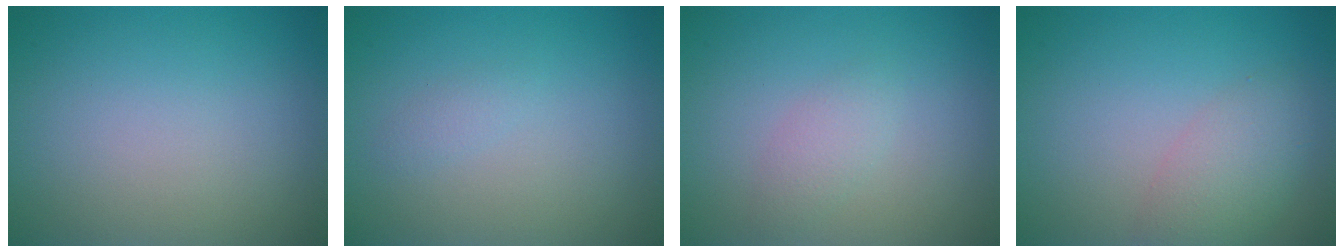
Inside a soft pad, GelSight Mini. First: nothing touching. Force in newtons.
{"total": 0.7, "press": 0.7, "slide": 0.0}
{"total": 1.5, "press": 1.5, "slide": 0.0}
{"total": 3.1, "press": 3.1, "slide": 0.2}